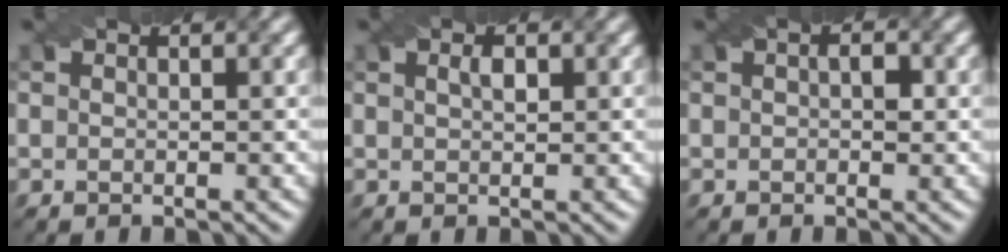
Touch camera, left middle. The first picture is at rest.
{"total": 1.1, "force": [0.5, 0.5, 0.9], "torque": [-0.020, 0.002, 0.010]}
{"total": 1.4, "force": [0.1, 0.8, 1.2], "torque": [-0.017, 0.003, 0.001]}